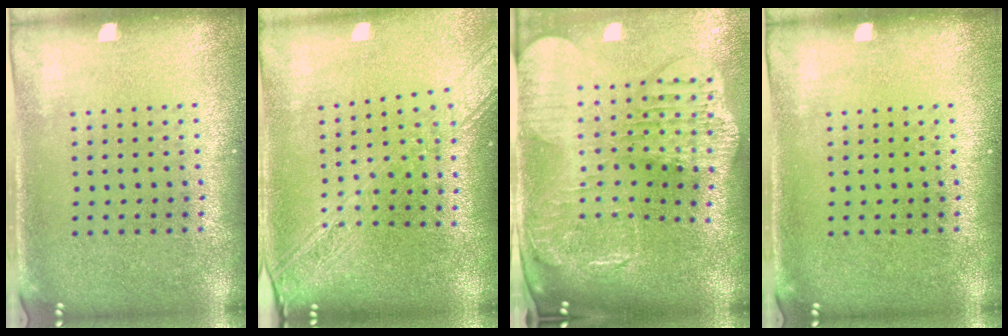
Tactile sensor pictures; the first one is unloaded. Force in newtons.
{"total": 2.2, "press": 1.8, "slide": 1.3}
{"total": 3.3, "press": 2.6, "slide": 2.0}
{"total": 0.0}